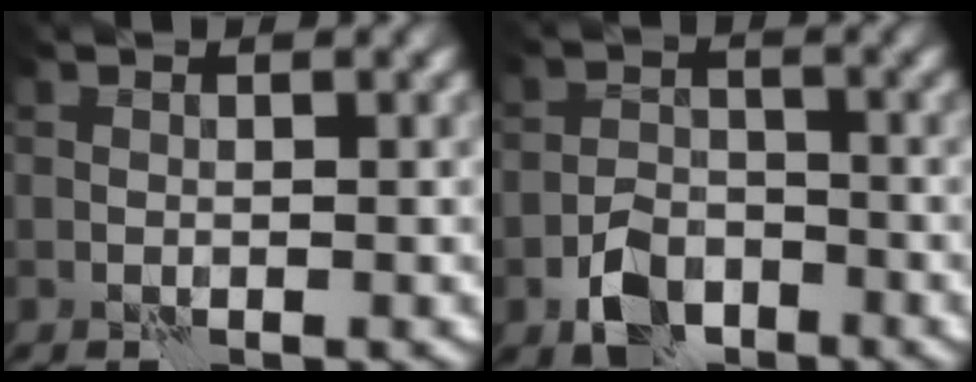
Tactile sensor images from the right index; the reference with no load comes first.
{"total": 4.3, "force": [-2.4, 2.7, 2.2], "torque": [-0.036, 0.000, -0.052]}